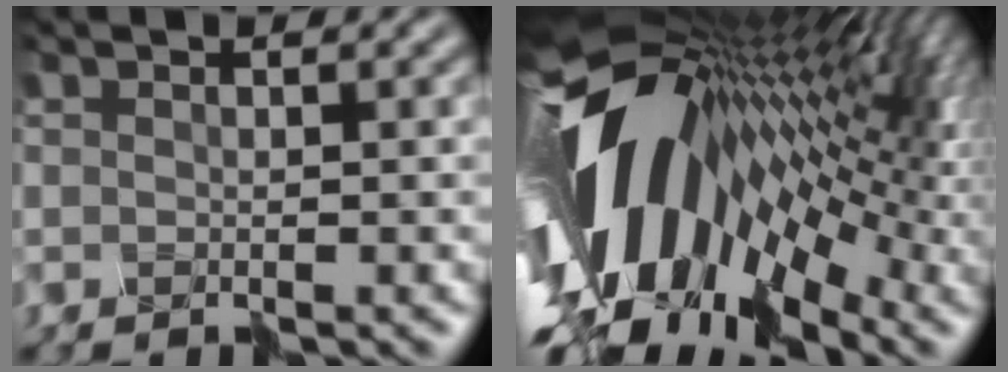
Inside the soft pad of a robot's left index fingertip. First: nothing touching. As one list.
[{"total": 14.6, "force": [-1.6, 7.1, 12.6], "torque": [-0.223, 0.020, -0.038]}]